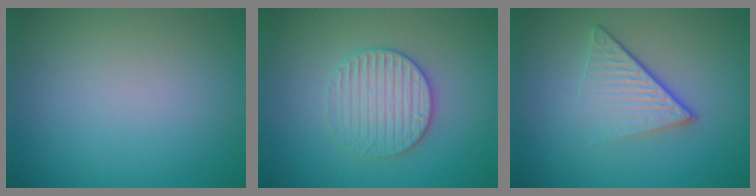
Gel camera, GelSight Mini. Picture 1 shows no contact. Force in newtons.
{"total": 3.4, "press": 3.2, "slide": 1.1}
{"total": 4.8, "press": 3.0, "slide": 3.7}